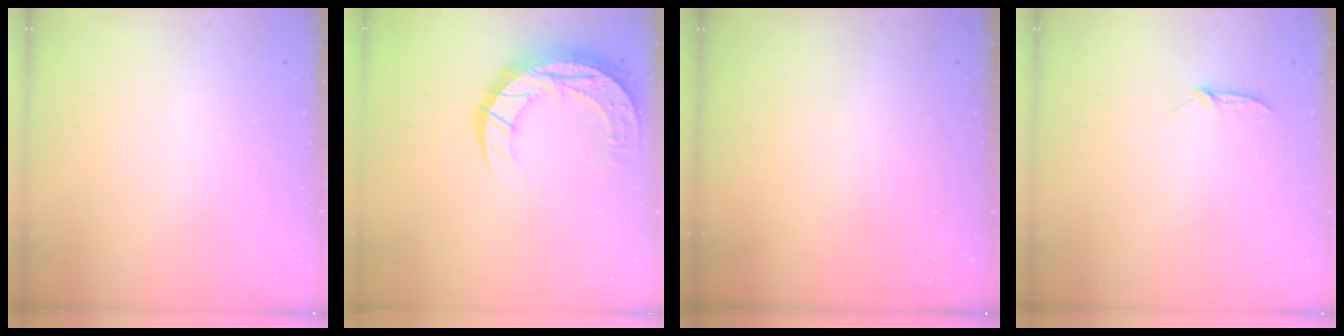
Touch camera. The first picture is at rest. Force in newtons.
{"total": 12.2, "press": 12.2, "slide": 0.9}
{"total": 0.0}
{"total": 5.1, "press": 5.1, "slide": 0.6}